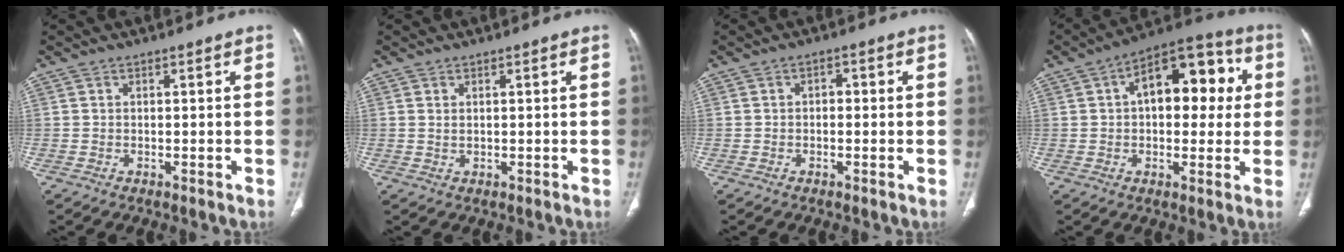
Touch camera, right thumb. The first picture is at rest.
{"total": 0.8, "force": [0.4, 0.4, 0.6], "torque": [-0.012, -0.001, 0.011]}
{"total": 1.6, "force": [0.0, 1.1, 1.2], "torque": [-0.011, 0.009, -0.006]}
{"total": 16.6, "force": [3.4, 9.2, 13.3], "torque": [-0.144, 0.031, 0.042]}